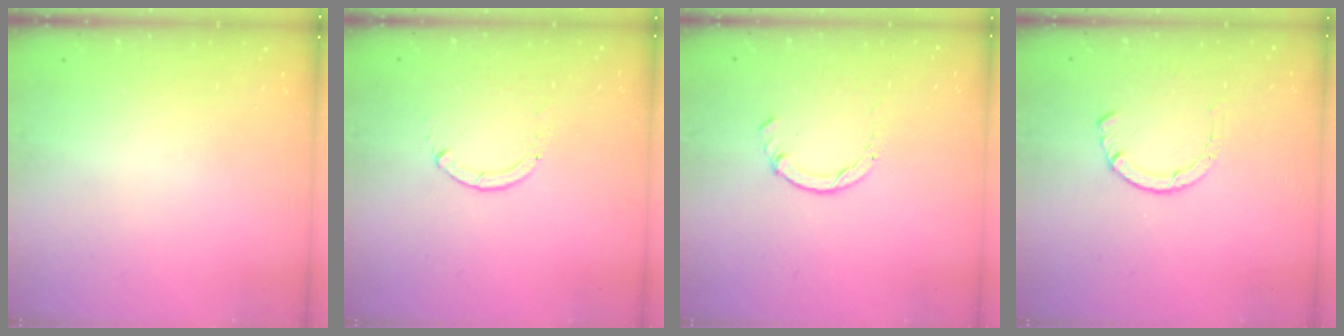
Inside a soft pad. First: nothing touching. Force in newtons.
{"total": 0.0}
{"total": 1.7, "press": 1.7, "slide": 0.3}
{"total": 1.2, "press": 1.2, "slide": 0.3}